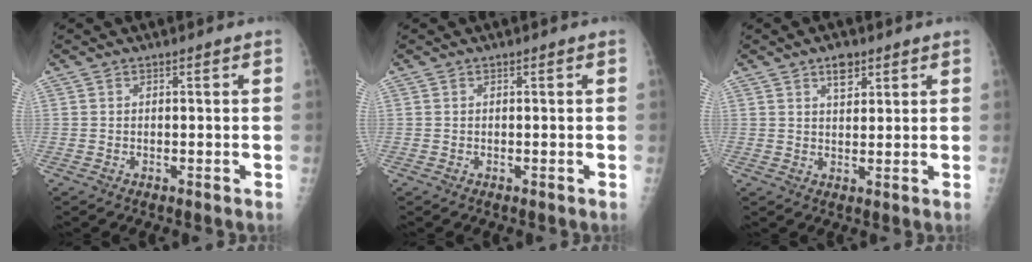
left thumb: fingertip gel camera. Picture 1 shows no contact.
{"total": 0.0}
{"total": 3.9, "force": [2.4, 2.0, 2.3], "torque": [-0.022, -0.013, 0.038]}